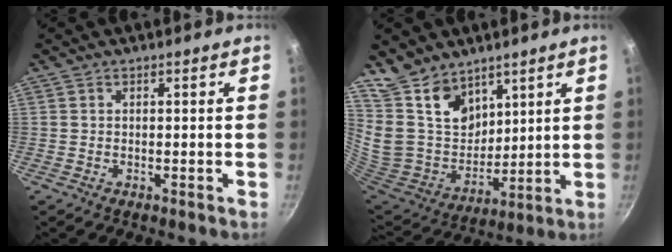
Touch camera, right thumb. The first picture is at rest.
{"total": 17.1, "force": [11.5, 10.9, 6.5], "torque": [-0.087, -0.082, 0.232]}